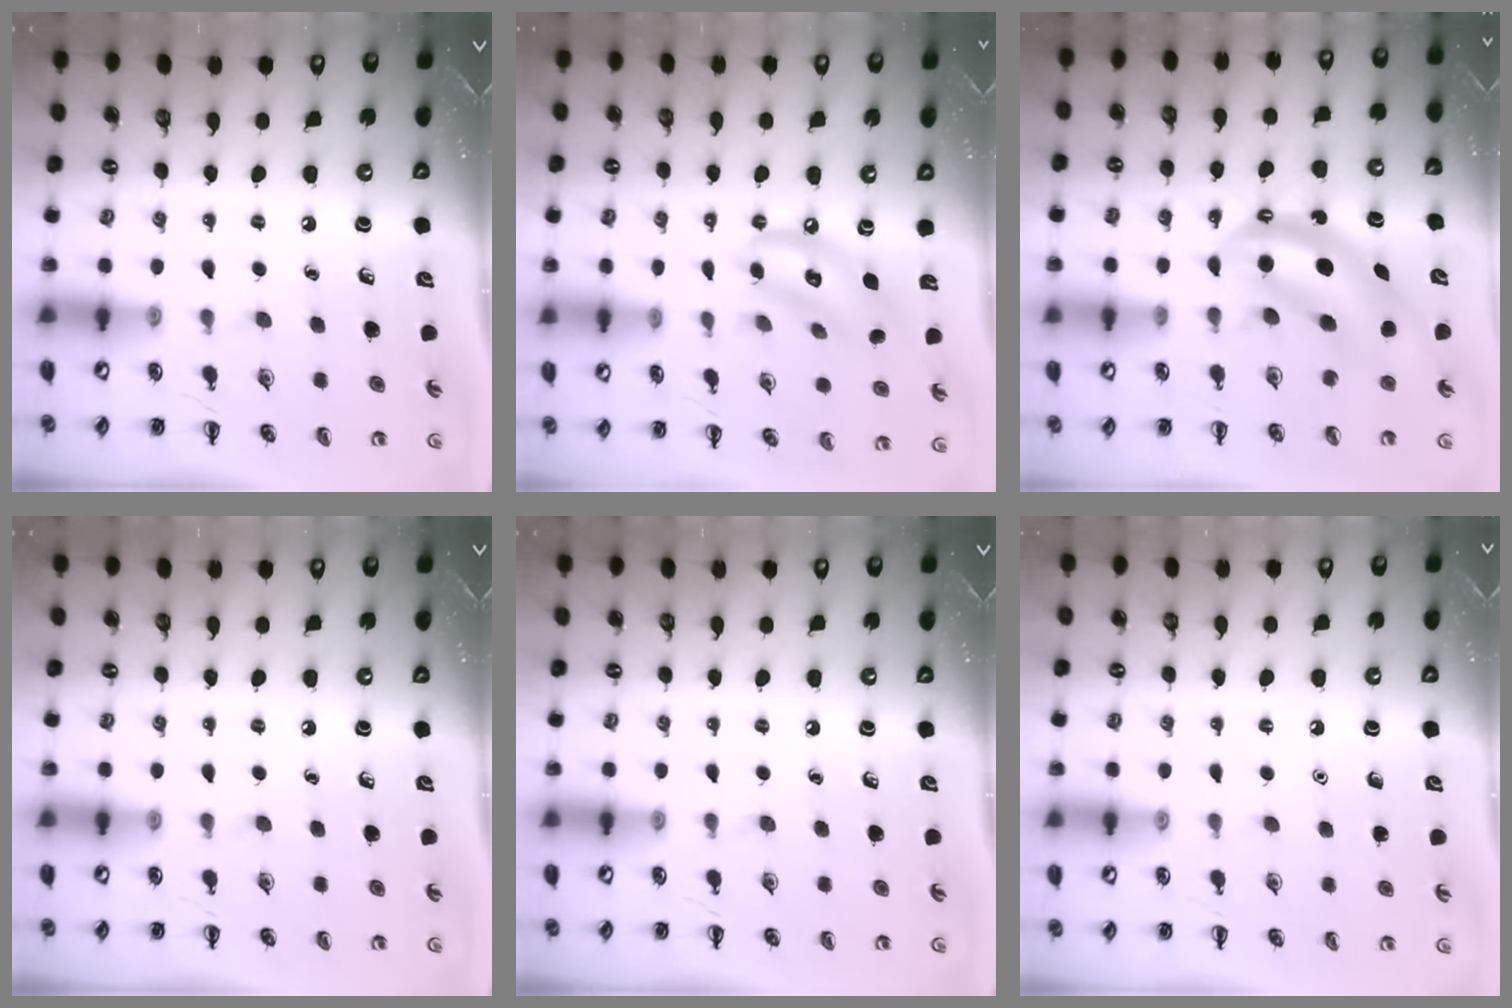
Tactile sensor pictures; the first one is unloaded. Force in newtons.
{"total": 11.4, "press": 11.2, "slide": 1.8}
{"total": 6.8, "press": 6.6, "slide": 1.7}
{"total": 0.0}
{"total": 0.0}
{"total": 1.5, "press": 1.5, "slide": 0.1}